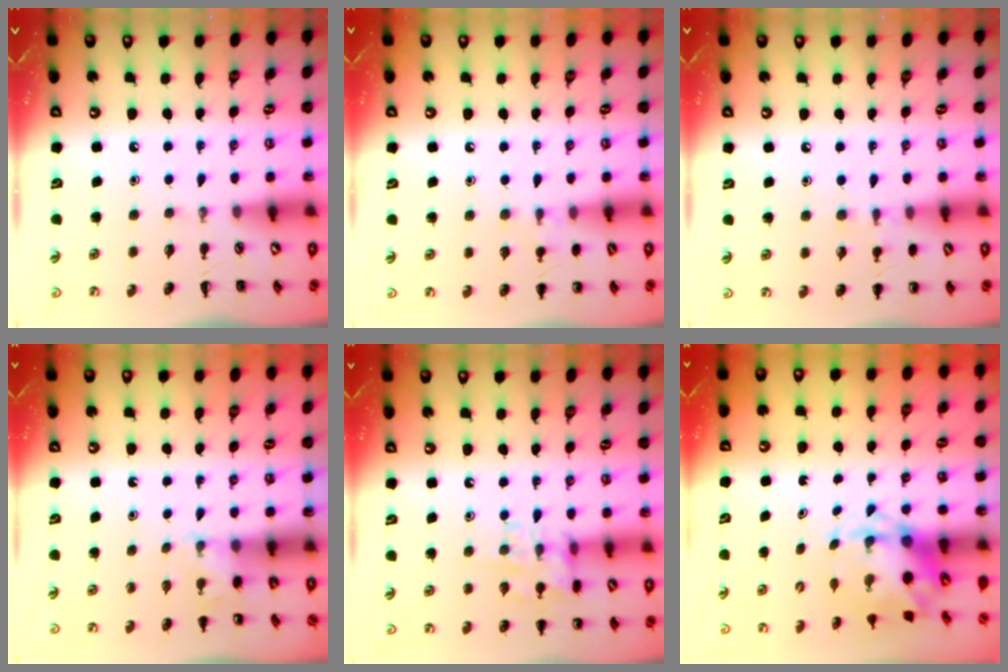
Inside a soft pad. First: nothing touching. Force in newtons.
{"total": 6.4, "press": 6.1, "slide": 2.1}
{"total": 5.9, "press": 5.7, "slide": 1.7}
{"total": 2.6, "press": 2.4, "slide": 1.0}
{"total": 11.8, "press": 11.7, "slide": 0.7}
{"total": 5.5, "press": 5.4, "slide": 0.8}